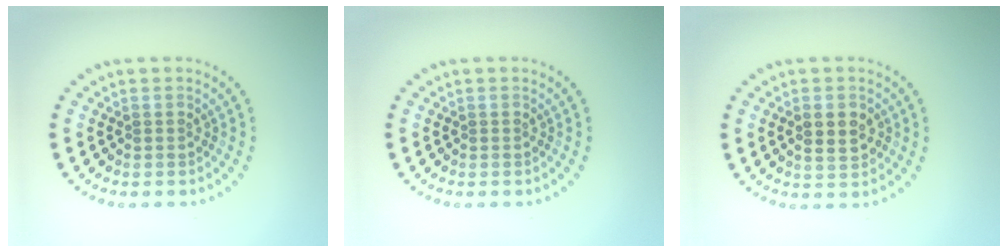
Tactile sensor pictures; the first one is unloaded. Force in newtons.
{"total": 0.0}
{"total": 2.8, "press": 2.8, "slide": 0.2}